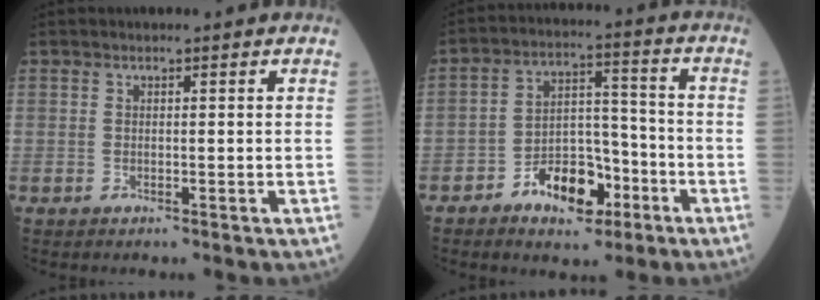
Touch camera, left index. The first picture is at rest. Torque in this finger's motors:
{"motor_torque": [0.14, 0.29, 0.18, 0.04]}